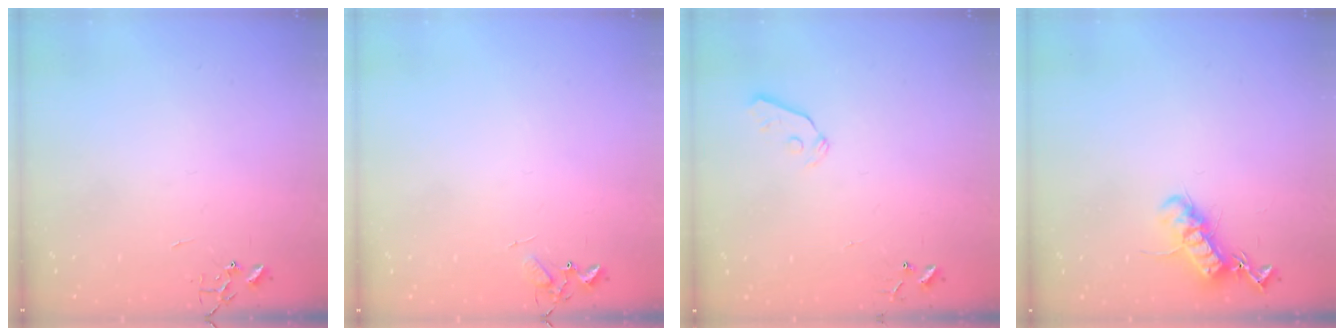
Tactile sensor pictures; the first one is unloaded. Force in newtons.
{"total": 5.9, "press": 5.9, "slide": 0.3}
{"total": 5.2, "press": 5.2, "slide": 0.6}
{"total": 13.3, "press": 13.3, "slide": 0.3}